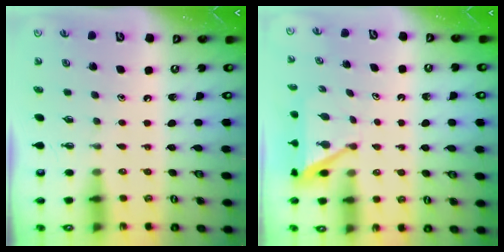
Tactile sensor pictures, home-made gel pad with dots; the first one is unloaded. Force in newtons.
{"total": 6.3, "press": 6.3, "slide": 0.2}